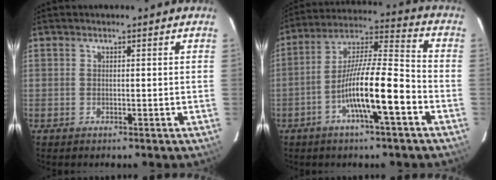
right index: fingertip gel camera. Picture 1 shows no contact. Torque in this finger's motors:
{"motor_torque": [1.61, -0.53, 1.05, 0.21]}